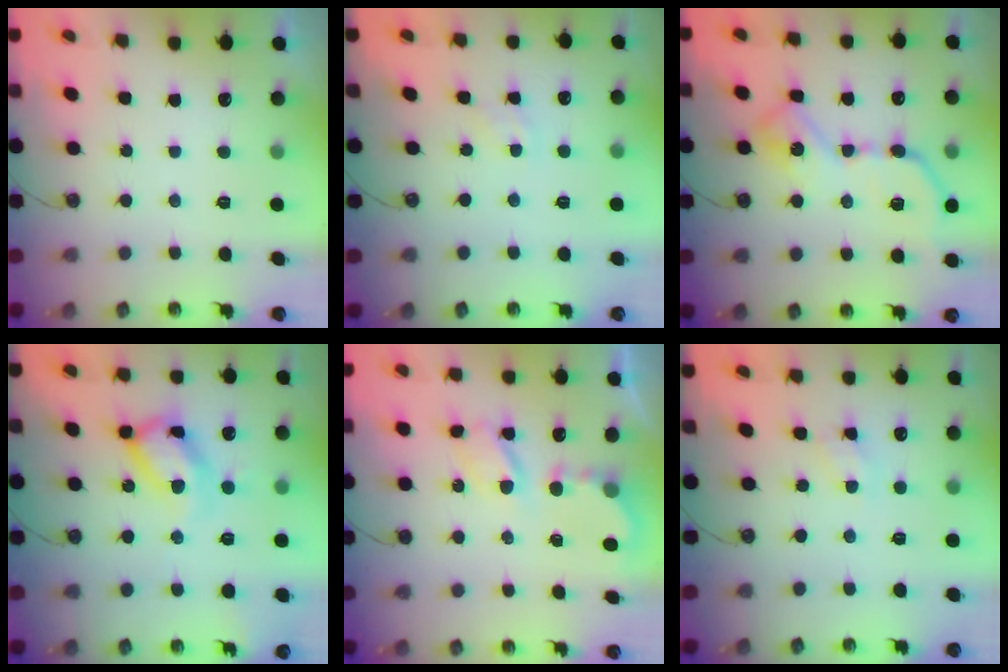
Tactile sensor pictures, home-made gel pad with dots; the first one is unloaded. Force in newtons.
{"total": 2.1, "press": 2.1, "slide": 0.4}
{"total": 14.7, "press": 14.6, "slide": 0.5}
{"total": 15.9, "press": 15.9, "slide": 1.1}
{"total": 6.0, "press": 6.0, "slide": 0.4}
{"total": 3.3, "press": 3.2, "slide": 0.4}